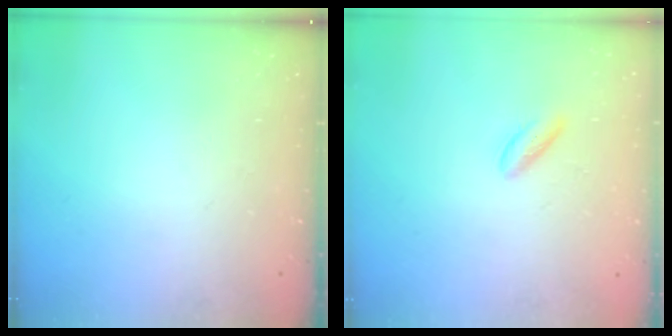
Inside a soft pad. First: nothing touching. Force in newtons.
{"total": 2.2, "press": 2.0, "slide": 0.8}